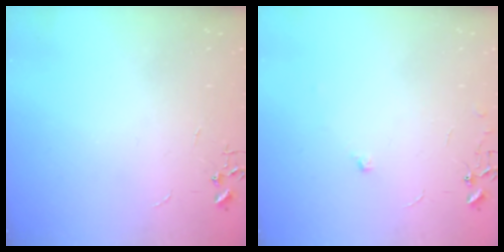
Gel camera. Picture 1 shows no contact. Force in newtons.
{"total": 6.6, "press": 6.5, "slide": 1.1}